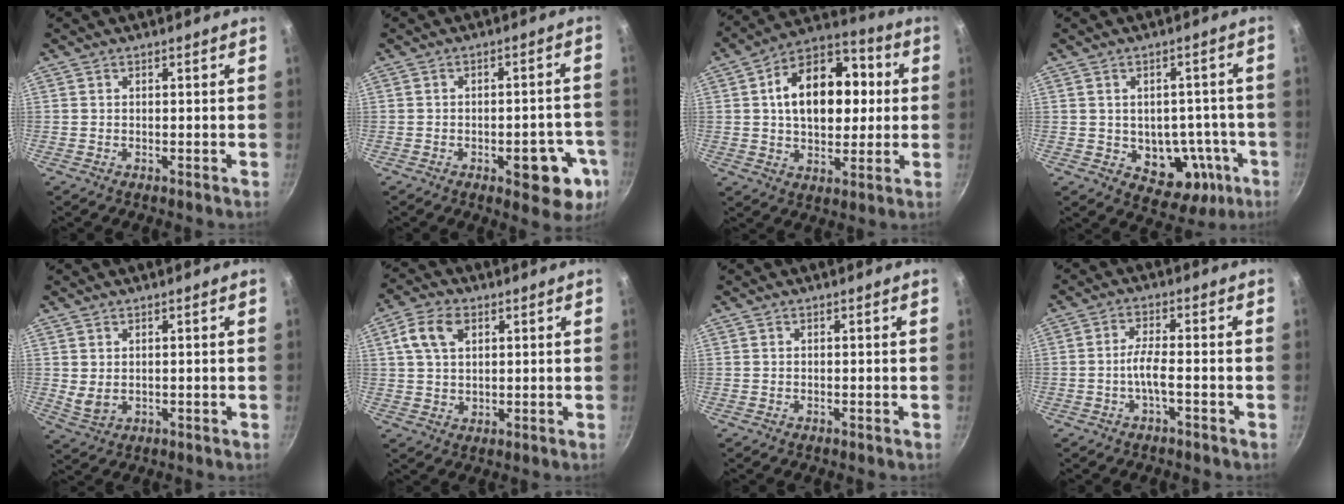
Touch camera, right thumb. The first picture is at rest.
{"total": 10.2, "force": [-4.2, 4.1, 8.3], "torque": [-0.072, 0.028, -0.044]}
{"total": 18.6, "force": [2.8, 11.7, 14.2], "torque": [-0.184, 0.024, 0.040]}
{"total": 10.9, "force": [-3.2, 7.8, 6.8], "torque": [-0.050, 0.027, -0.025]}
{"total": 3.0, "force": [0.5, 1.9, 2.2], "torque": [-0.044, -0.006, 0.021]}
{"total": 7.9, "force": [2.9, 5.1, 5.3], "torque": [-0.093, 0.000, 0.053]}
{"total": 0.0}
{"total": 3.7, "force": [-1.2, 1.0, 3.3], "torque": [-0.069, 0.017, -0.024]}